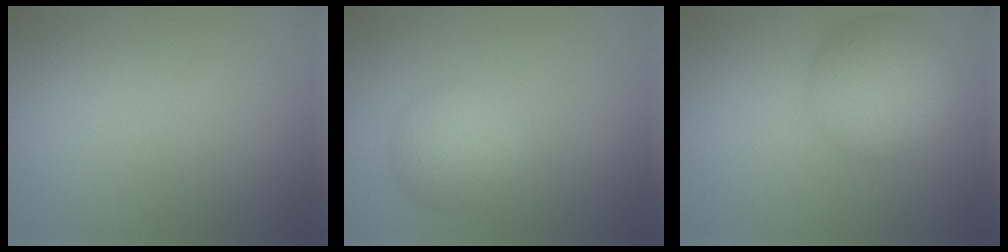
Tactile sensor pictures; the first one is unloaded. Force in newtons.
{"total": 3.5, "press": 3.5, "slide": 0.1}
{"total": 5.9, "press": 5.9, "slide": 0.3}